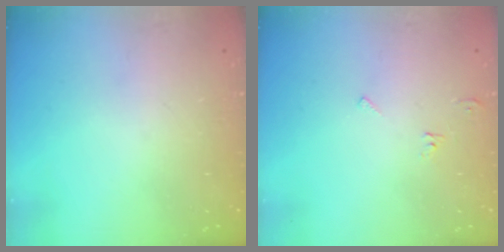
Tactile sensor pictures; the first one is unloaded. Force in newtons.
{"total": 4.1, "press": 4.1, "slide": 0.5}